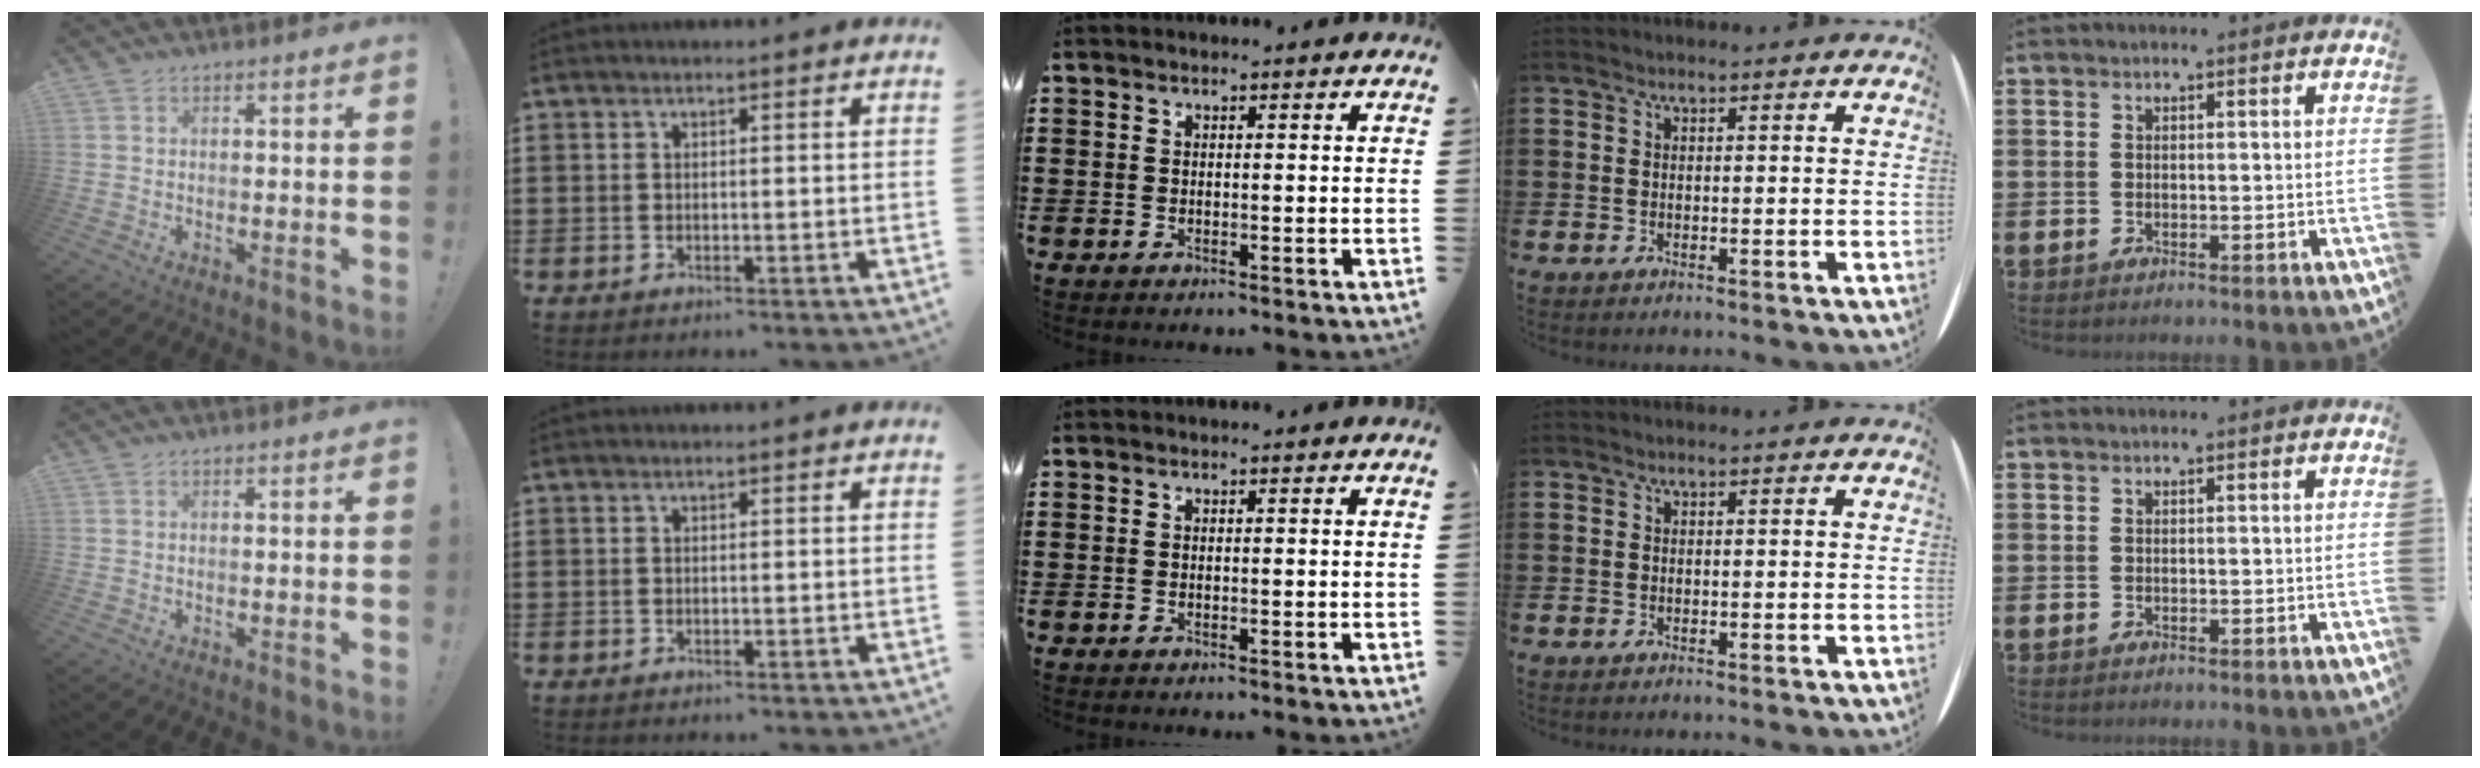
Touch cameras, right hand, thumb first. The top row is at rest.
{}